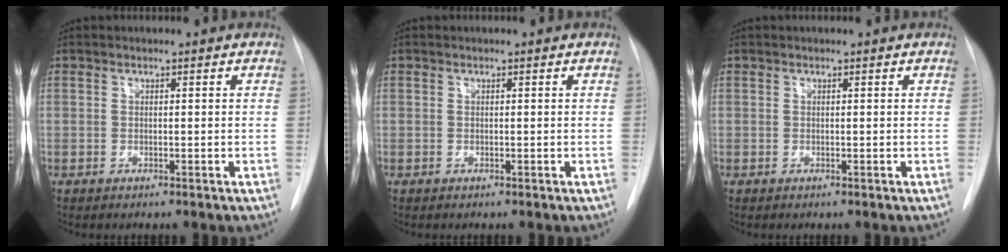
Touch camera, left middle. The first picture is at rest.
{"total": 0.0}
{"total": 0.0}